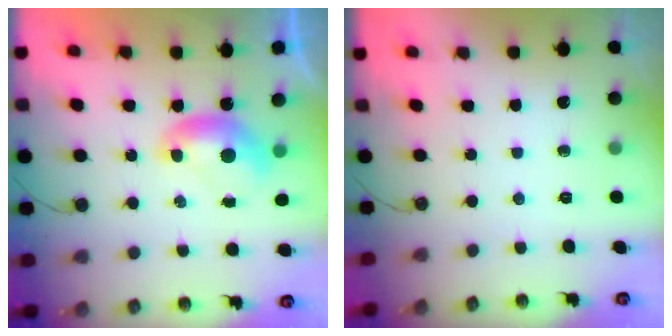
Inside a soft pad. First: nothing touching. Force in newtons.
{"total": 0.0}